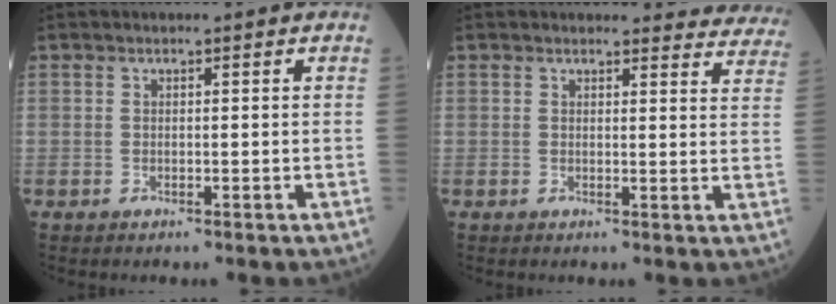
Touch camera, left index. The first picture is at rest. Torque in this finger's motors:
{"motor_torque": [0.10, -0.26, 0.06, 0.00]}